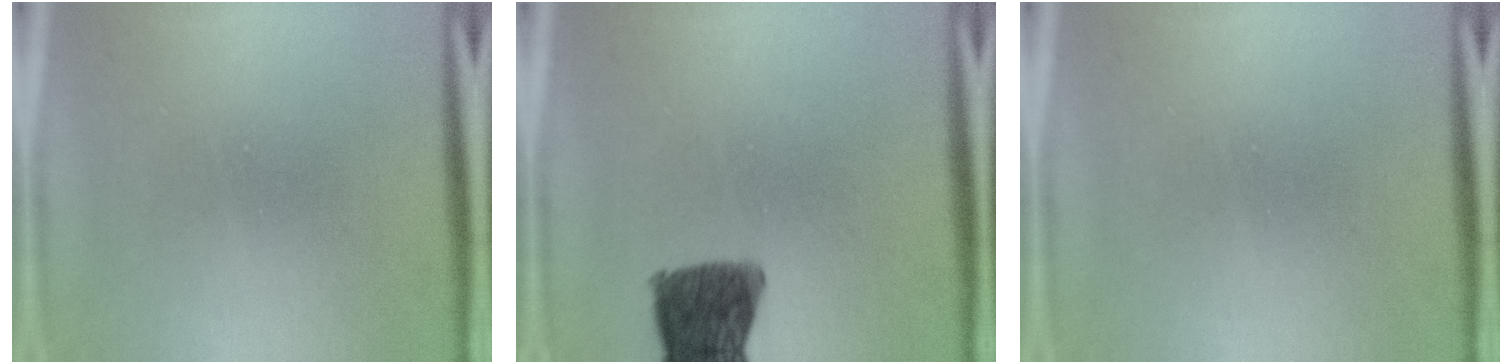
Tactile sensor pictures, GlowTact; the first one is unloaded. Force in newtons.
{"total": 10.0}
{"total": 0.0}